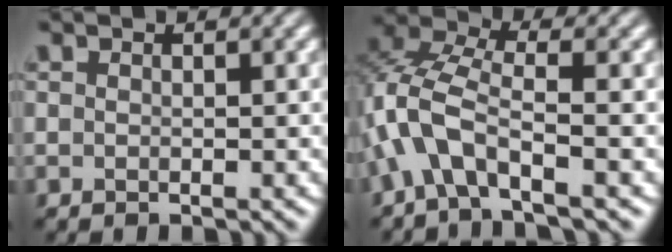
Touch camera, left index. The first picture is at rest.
{"total": 5.9, "force": [-2.4, 2.3, 4.9], "torque": [-0.112, 0.013, -0.059]}